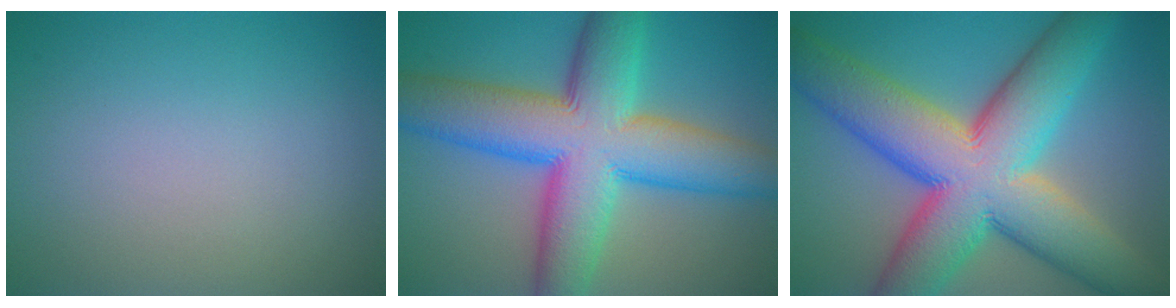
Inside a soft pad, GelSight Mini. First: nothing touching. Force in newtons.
{"total": 13.5, "press": 13.5, "slide": 0.4}
{"total": 15.8, "press": 15.8, "slide": 0.8}